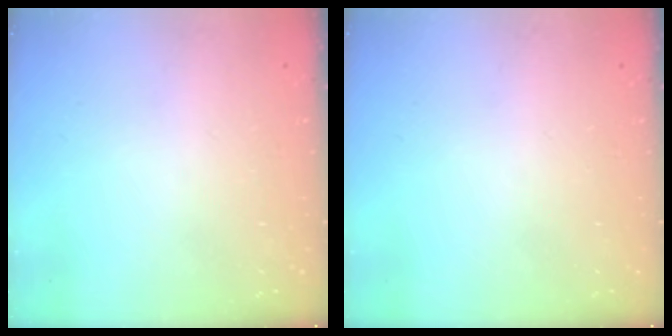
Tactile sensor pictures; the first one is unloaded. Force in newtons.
{"total": 0.0}